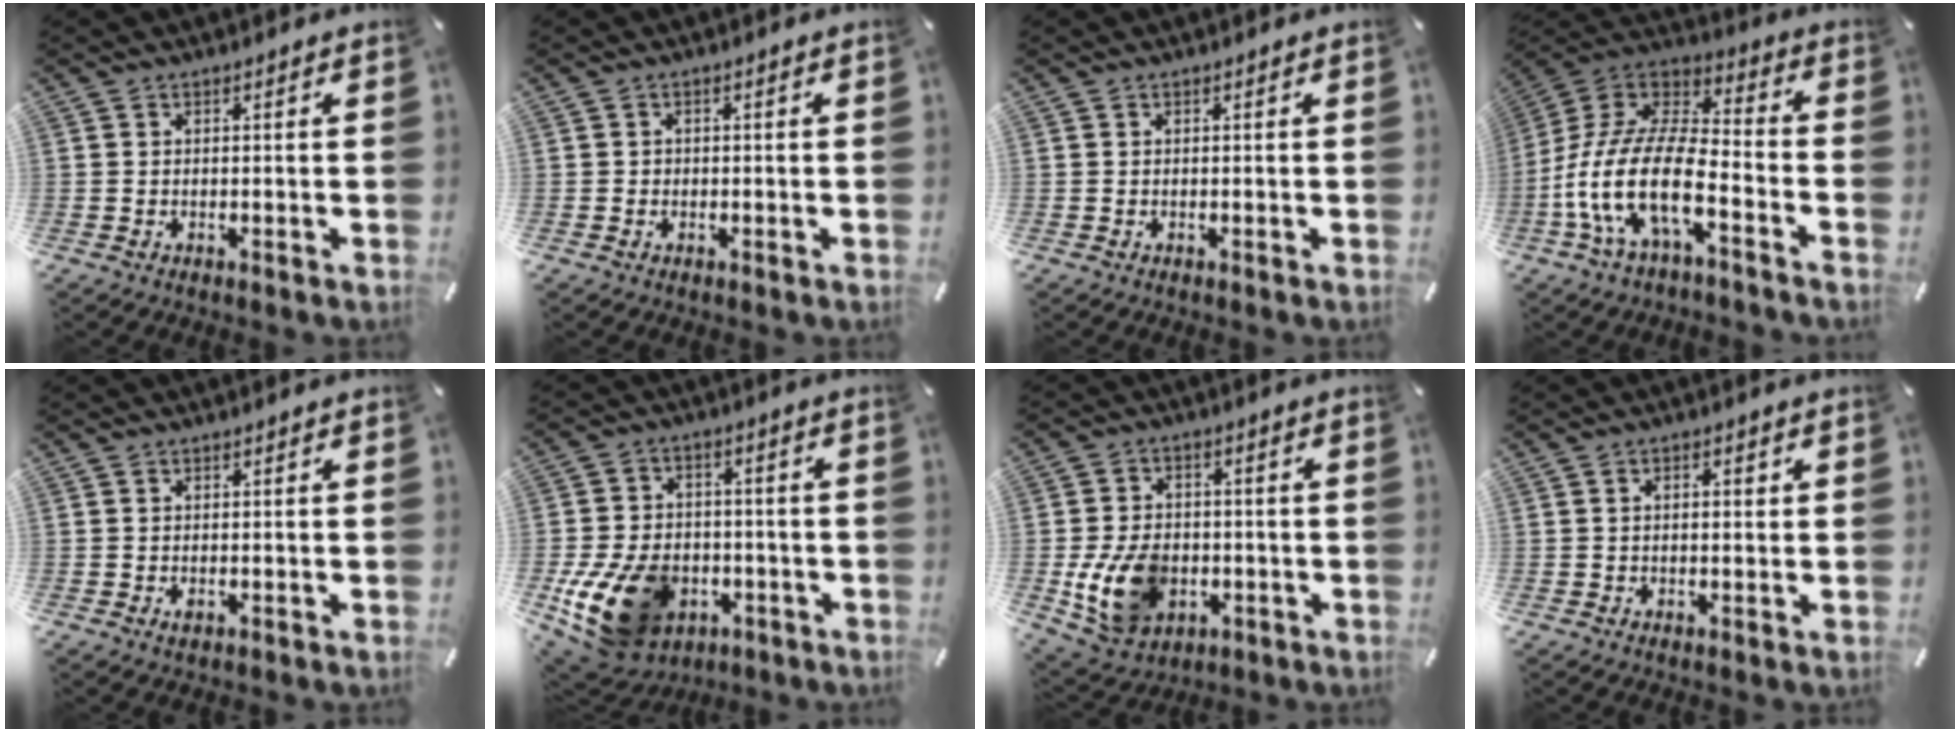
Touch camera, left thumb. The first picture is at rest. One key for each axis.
{"total": 0.9, "fx": -0.3, "fy": 0.8, "fz": 0.1, "tx": -0.004, "ty": 0.004, "tz": -0.008}
{"total": 0.0}
{"total": 17.2, "fx": -9.0, "fy": 6.1, "fz": 13.4, "tx": -0.309, "ty": 0.004, "tz": -0.170}
{"total": 0.9, "fx": -0.2, "fy": 0.6, "fz": 0.7, "tx": -0.012, "ty": 0.000, "tz": -0.004}
{"total": 16.4, "fx": -5.7, "fy": 11.9, "fz": 9.6, "tx": -0.194, "ty": 0.035, "tz": -0.083}
{"total": 12.4, "fx": -2.7, "fy": 9.4, "fz": 7.6, "tx": -0.167, "ty": 0.006, "tz": -0.047}
{"total": 2.1, "fx": 0.3, "fy": 1.0, "fz": 1.8, "tx": -0.029, "ty": 0.005, "tz": 0.002}